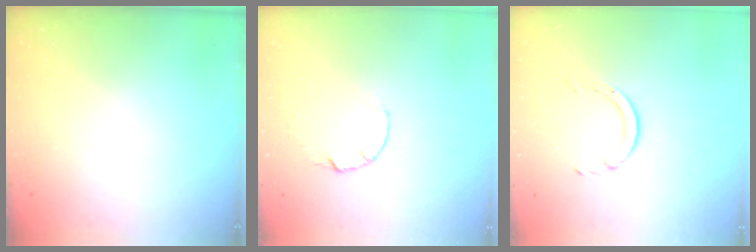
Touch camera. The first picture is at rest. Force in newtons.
{"total": 2.6, "press": 2.6, "slide": 0.4}
{"total": 2.5, "press": 2.5, "slide": 0.2}